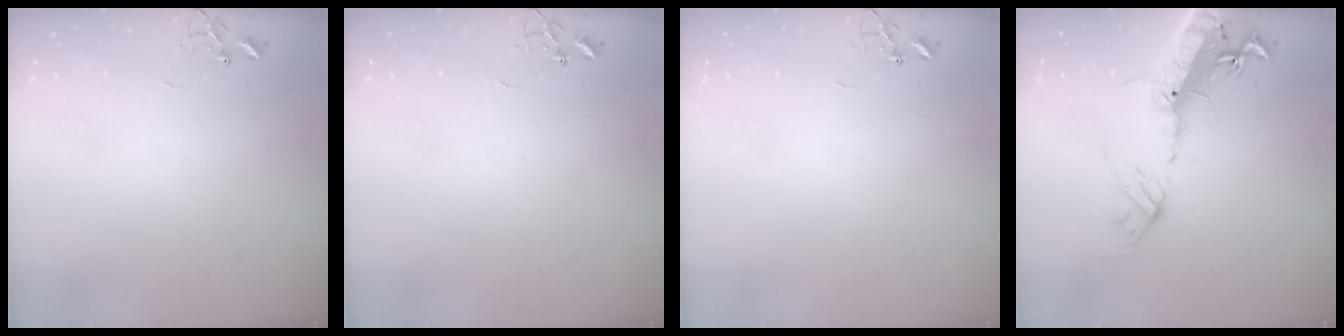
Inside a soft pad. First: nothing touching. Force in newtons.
{"total": 0.0}
{"total": 0.0}
{"total": 23.3, "press": 22.7, "slide": 5.2}